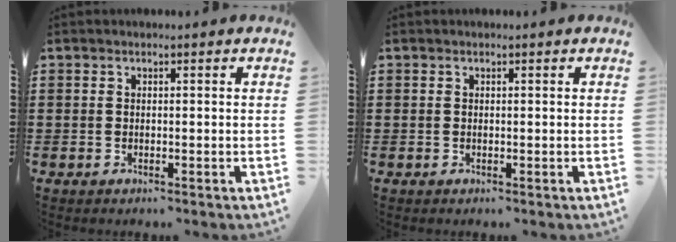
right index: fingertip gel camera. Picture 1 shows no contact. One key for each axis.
{"total": 0.0}